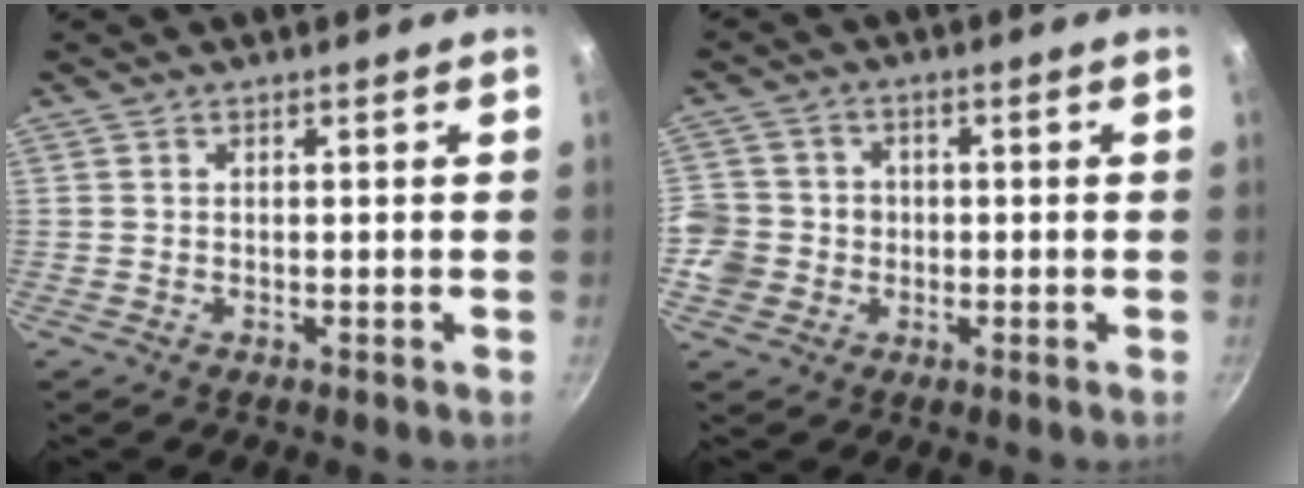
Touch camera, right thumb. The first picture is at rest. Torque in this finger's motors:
{"motor_torque": [0.20, -0.10, 0.47, 0.09, 0.01]}